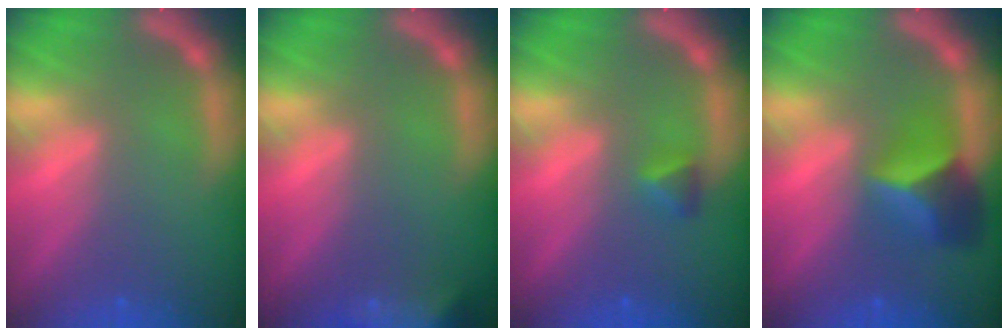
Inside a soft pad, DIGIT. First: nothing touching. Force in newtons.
{"total": 9.0}
{"total": 1.4}
{"total": 4.9}